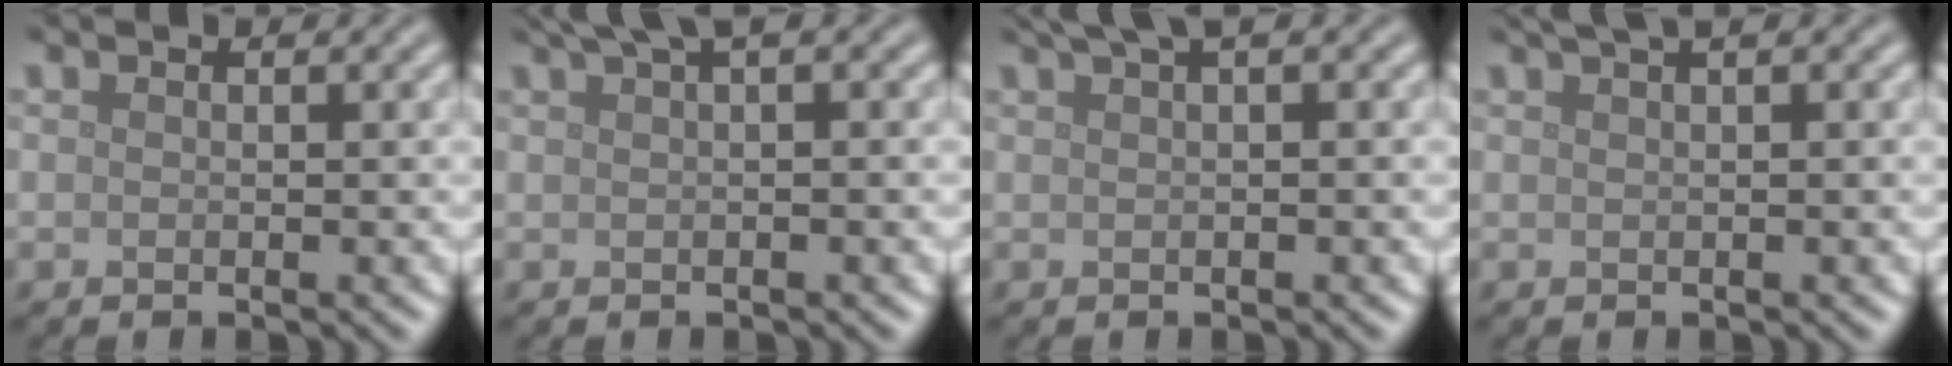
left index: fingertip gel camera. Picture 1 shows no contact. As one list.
[{"total": 3.0, "force": [1.7, 0.6, 2.3], "torque": [-0.030, 0.010, 0.028]}, {"total": 2.6, "force": [1.6, 0.6, 2.0], "torque": [-0.027, 0.008, 0.025]}, {"total": 2.8, "force": [1.8, 0.9, 2.0], "torque": [-0.019, 0.006, 0.019]}]